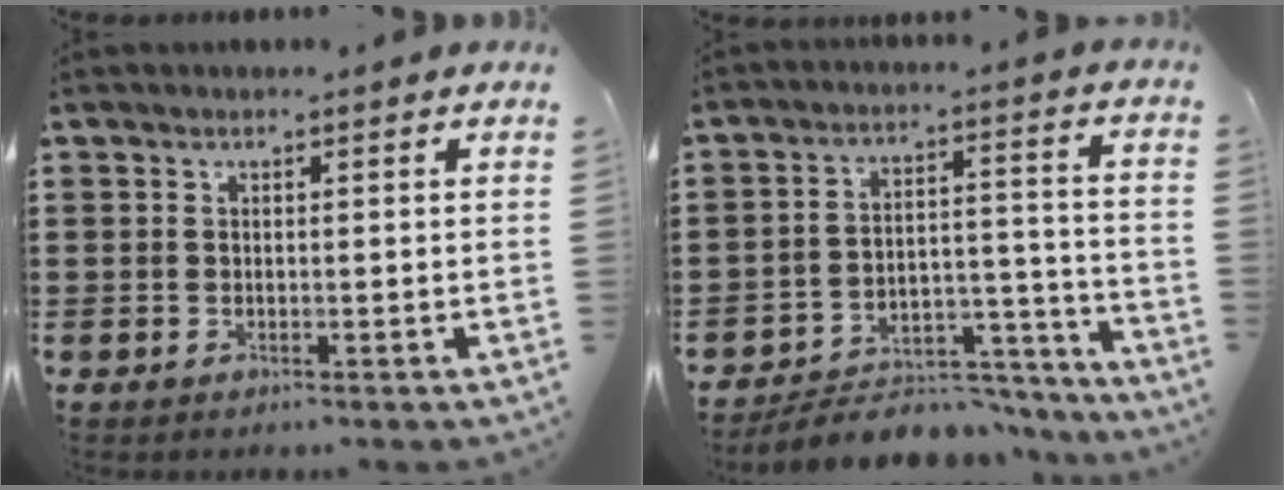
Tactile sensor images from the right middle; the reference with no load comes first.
{"total": 6.5, "force": [-6.1, 1.9, 1.4], "torque": [-0.017, 0.023, -0.116]}